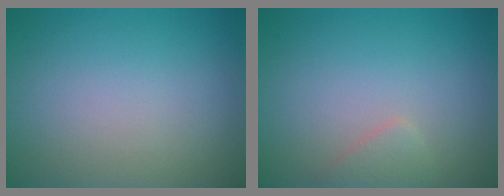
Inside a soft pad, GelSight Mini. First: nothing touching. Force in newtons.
{"total": 1.3, "press": 1.3, "slide": 0.1}